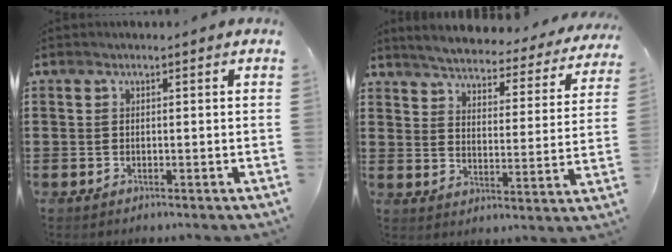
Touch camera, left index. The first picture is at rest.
{"total": 4.0, "force": [3.9, -0.1, 0.8], "torque": [-0.039, -0.033, 0.060]}